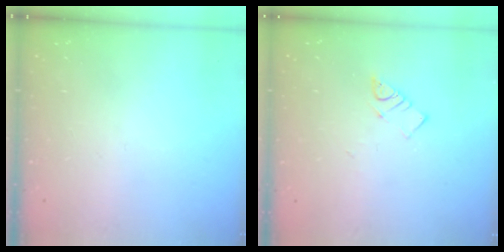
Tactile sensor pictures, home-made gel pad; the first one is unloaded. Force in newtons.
{"total": 3.9, "press": 3.9, "slide": 0.5}